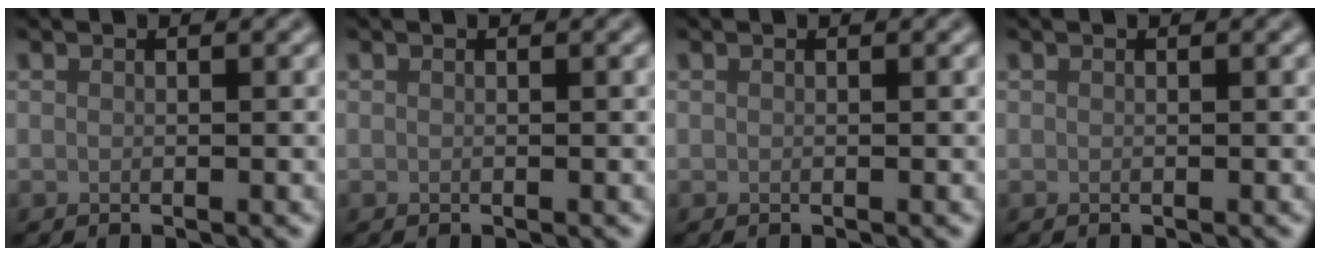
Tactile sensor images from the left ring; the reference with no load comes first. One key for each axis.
{"total": 0.0}
{"total": 0.0}
{"total": 0.0}